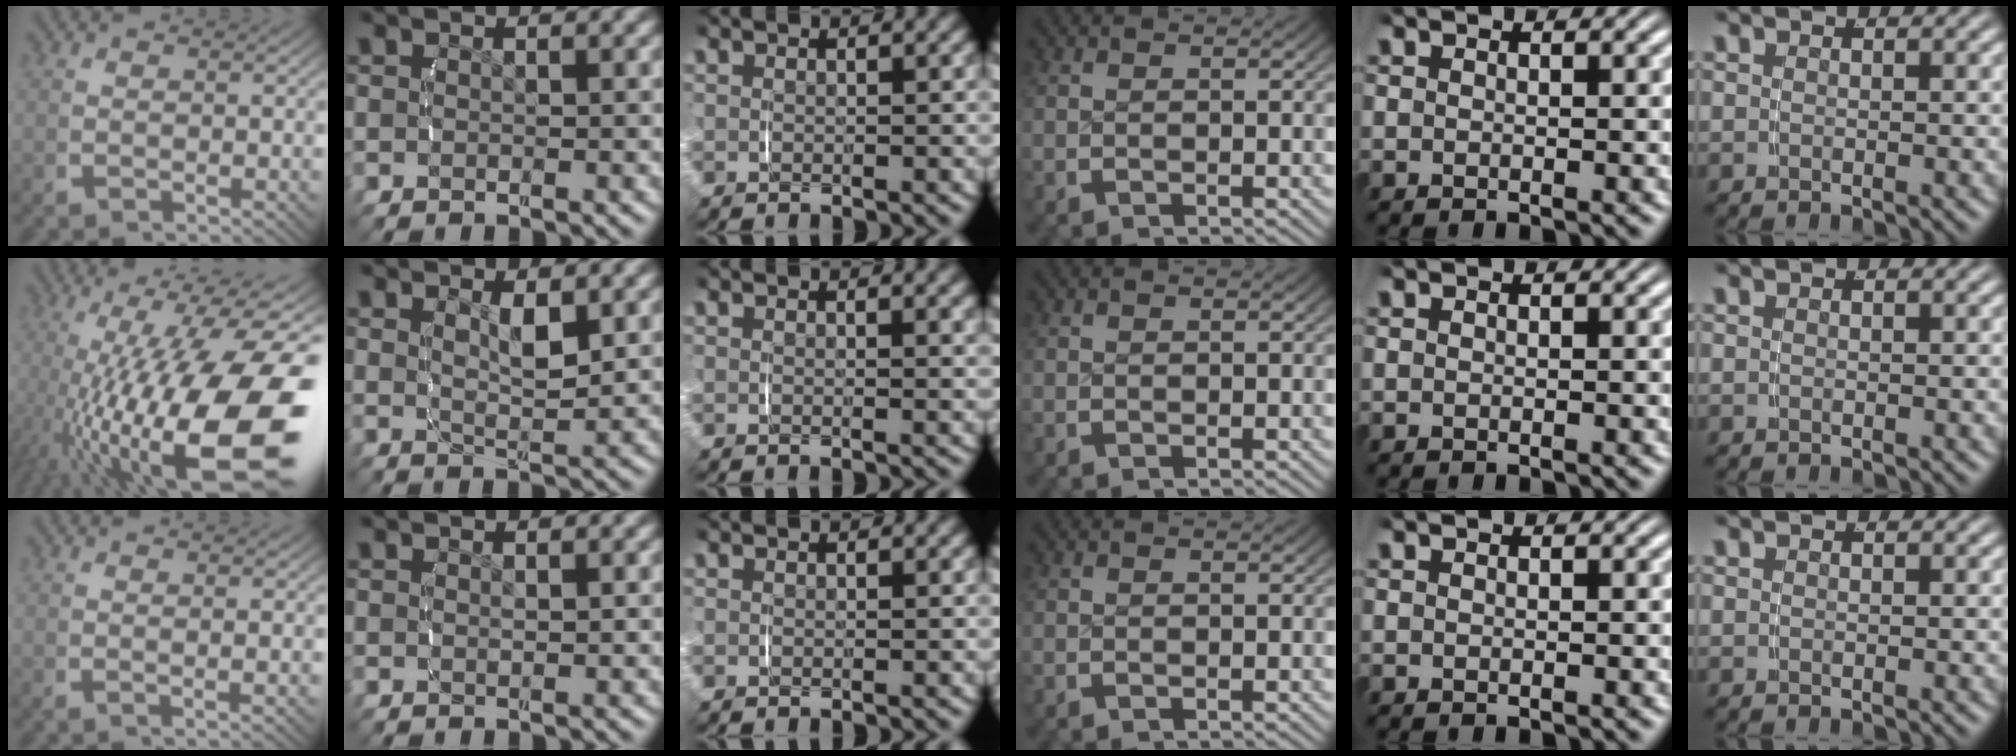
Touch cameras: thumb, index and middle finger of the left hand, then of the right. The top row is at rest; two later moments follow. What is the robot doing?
{"motion": "lift_and_place", "object": "glasses case"}